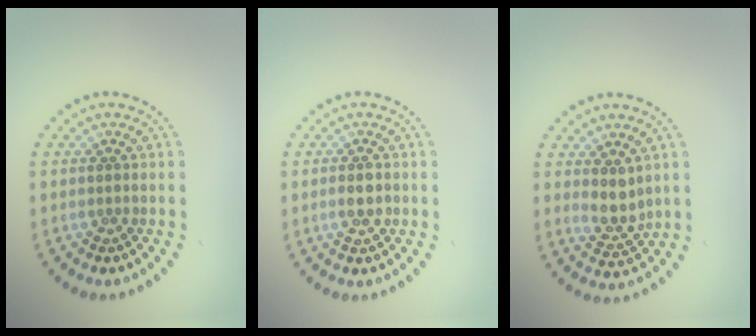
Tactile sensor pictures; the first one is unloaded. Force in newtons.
{"total": 1.7, "press": 1.6, "slide": 0.2}
{"total": 2.4, "press": 2.0, "slide": 1.2}